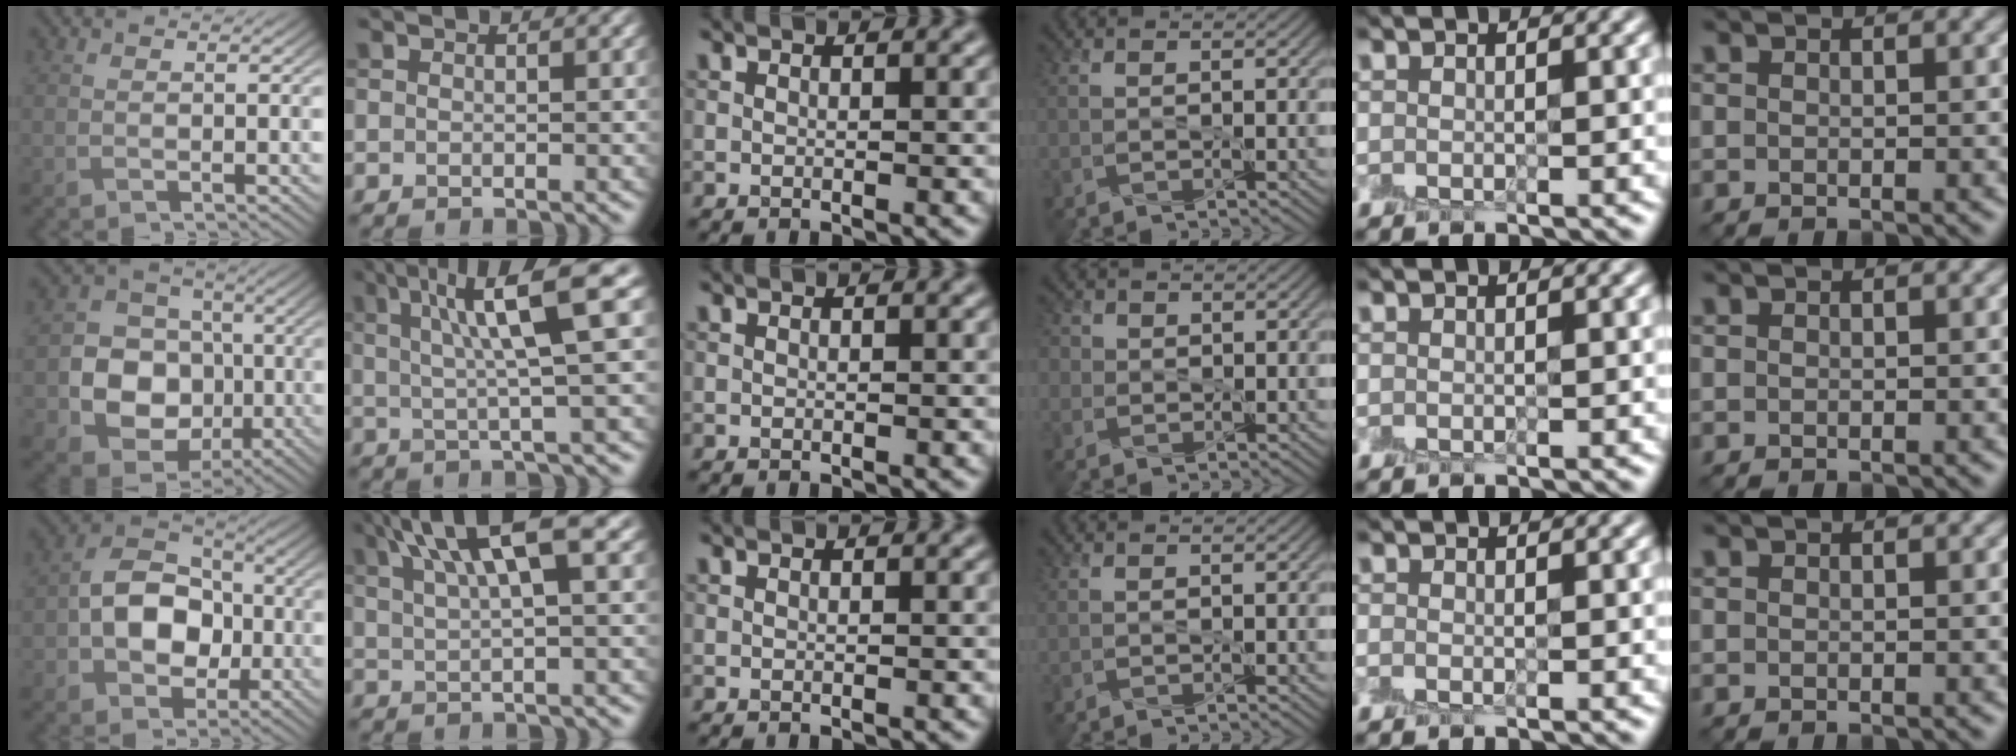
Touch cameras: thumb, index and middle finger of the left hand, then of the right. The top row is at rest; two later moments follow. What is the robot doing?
{"motion": "peel", "object": "small bumper sticker"}